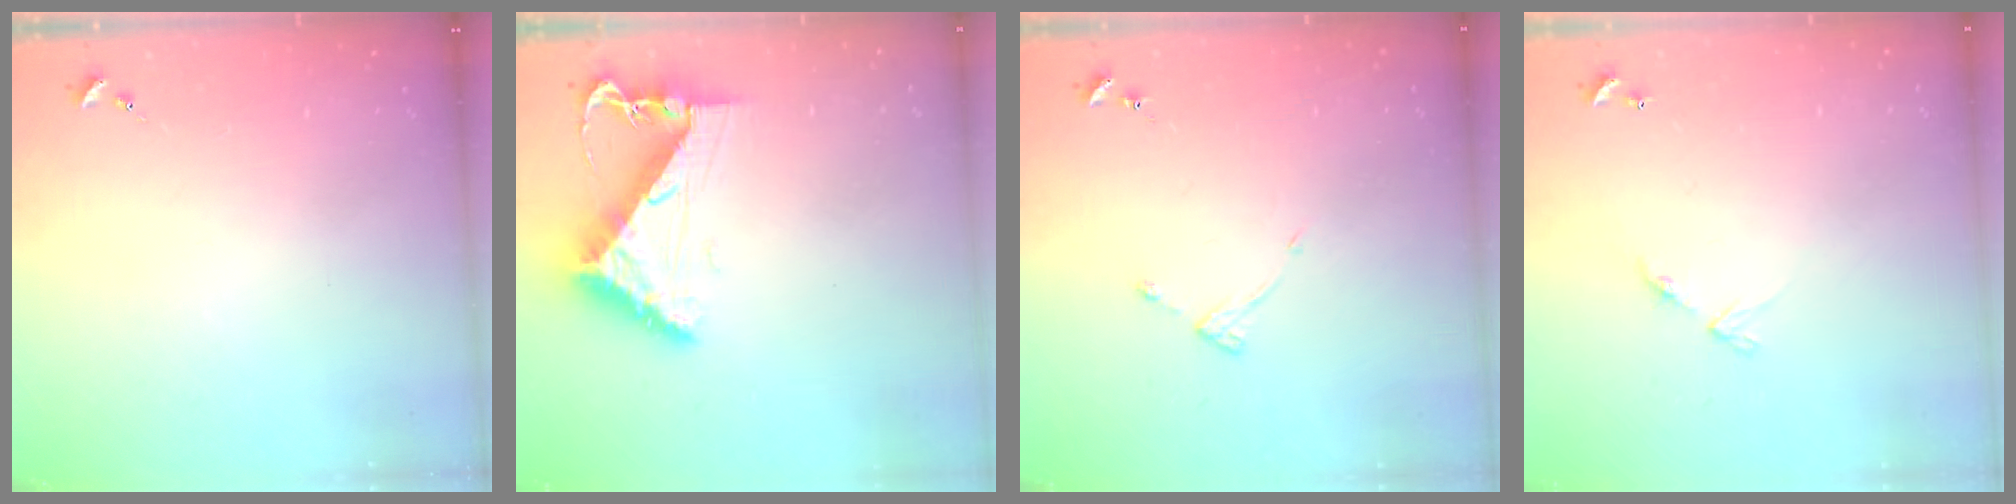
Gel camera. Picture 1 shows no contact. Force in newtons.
{"total": 8.3, "press": 8.2, "slide": 1.0}
{"total": 4.8, "press": 4.7, "slide": 0.5}
{"total": 6.2, "press": 6.2, "slide": 0.7}